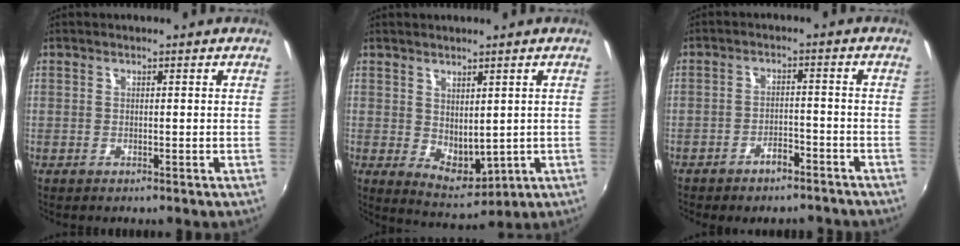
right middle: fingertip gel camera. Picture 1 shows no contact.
{"total": 5.8, "force": [1.5, 3.8, 4.1], "torque": [-0.064, -0.013, 0.038]}
{"total": 5.5, "force": [-4.6, 2.2, 2.0], "torque": [-0.047, 0.007, -0.058]}